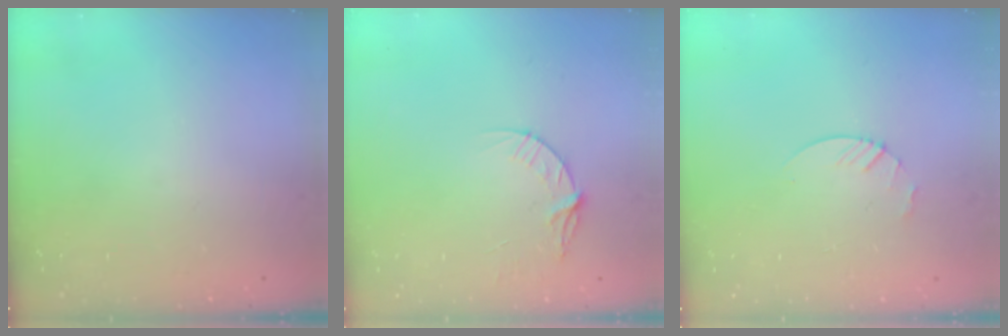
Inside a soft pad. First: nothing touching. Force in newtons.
{"total": 5.6, "press": 5.6, "slide": 0.6}
{"total": 3.0, "press": 2.9, "slide": 0.3}